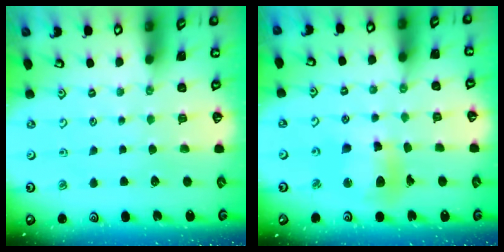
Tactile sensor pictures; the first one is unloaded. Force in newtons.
{"total": 12.0, "press": 11.7, "slide": 2.6}